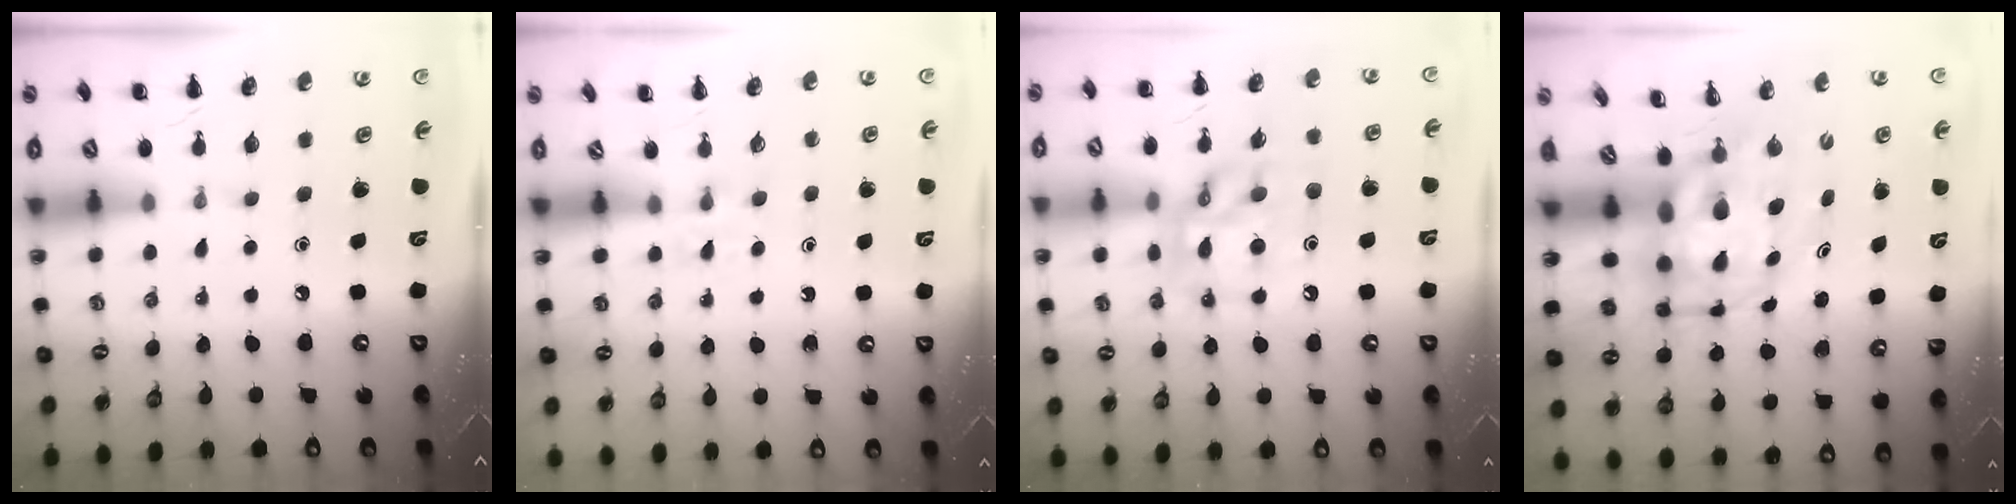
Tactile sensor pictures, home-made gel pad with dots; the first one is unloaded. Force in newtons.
{"total": 2.4, "press": 2.0, "slide": 1.2}
{"total": 13.2, "press": 12.9, "slide": 2.7}
{"total": 7.1, "press": 6.9, "slide": 1.7}